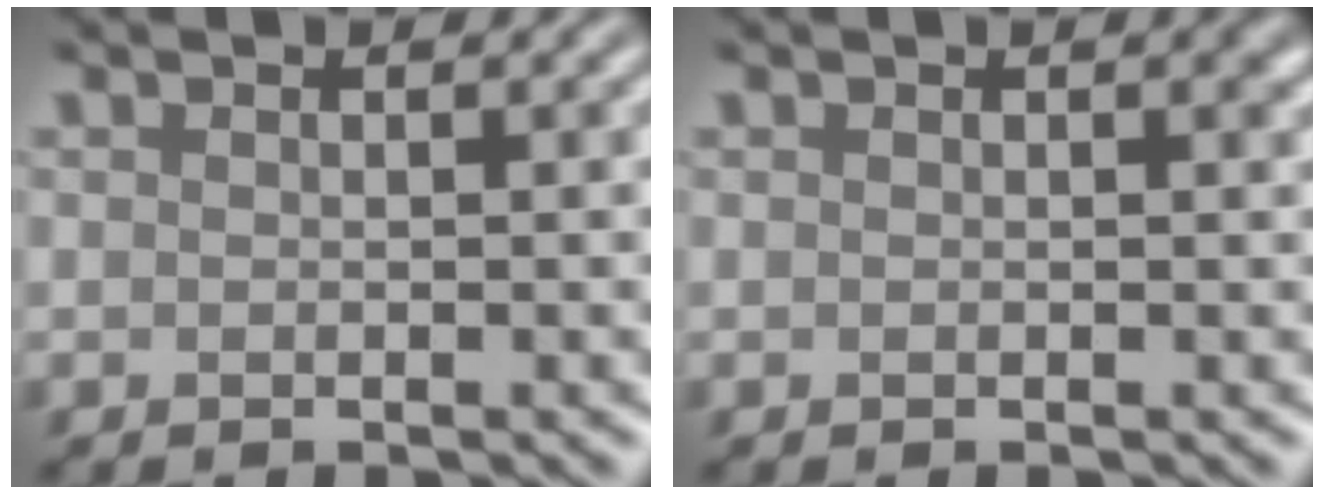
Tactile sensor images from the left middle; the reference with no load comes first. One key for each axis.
{"total": 0.6, "fx": 0.3, "fy": 0.1, "fz": 0.5, "tx": -0.005, "ty": 0.000, "tz": 0.004}